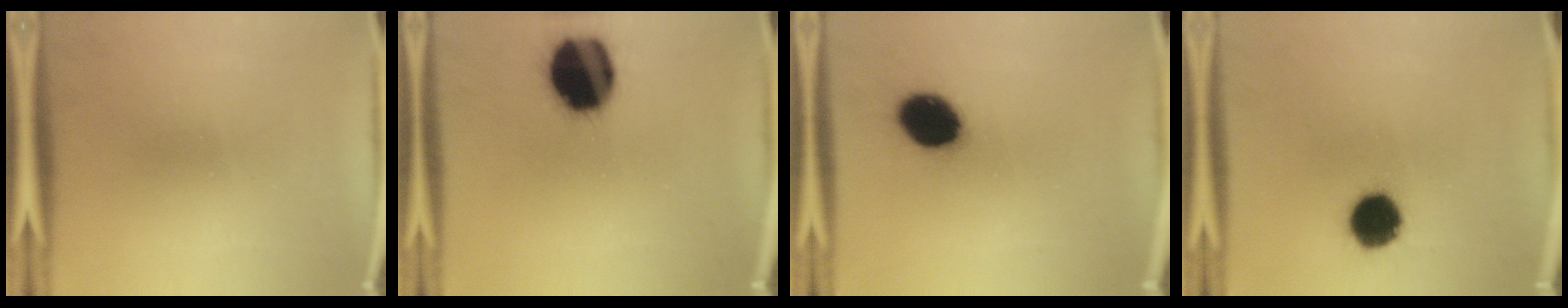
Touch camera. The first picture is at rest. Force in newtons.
{"total": 19.8}
{"total": 11.8}
{"total": 11.5}